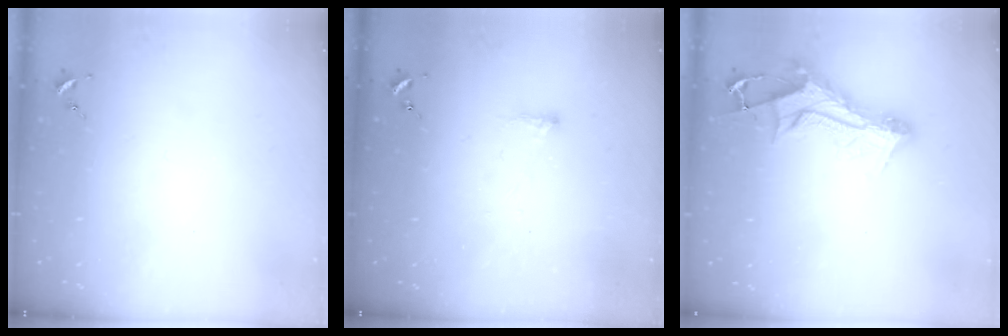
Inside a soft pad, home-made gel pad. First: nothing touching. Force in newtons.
{"total": 2.8, "press": 2.7, "slide": 0.7}
{"total": 12.7, "press": 12.6, "slide": 1.1}